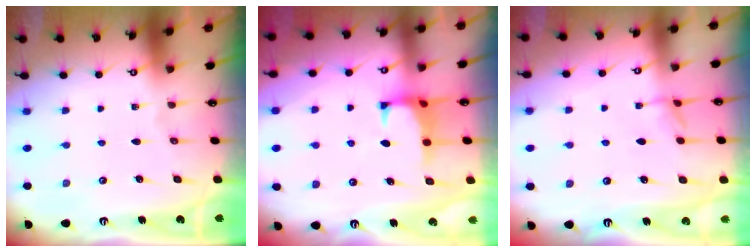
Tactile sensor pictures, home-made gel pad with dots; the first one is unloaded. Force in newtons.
{"total": 0.7, "press": 0.5, "slide": 0.5}
{"total": 2.7, "press": 2.7, "slide": 0.5}